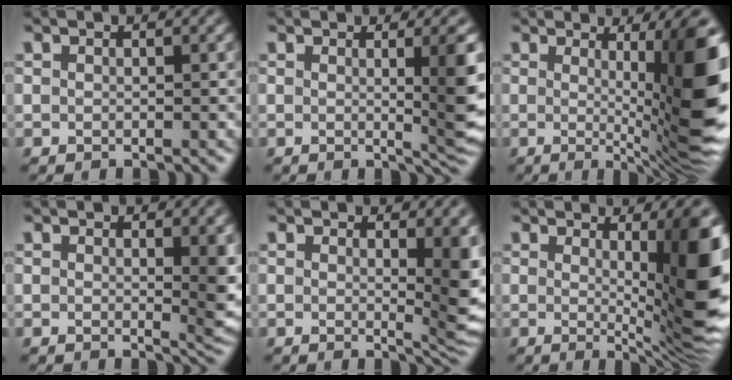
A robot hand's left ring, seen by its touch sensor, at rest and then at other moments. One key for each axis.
{"total": 5.8, "fx": 0.4, "fy": 1.3, "fz": 5.7, "tx": -0.064, "ty": -0.004, "tz": 0.005}
{"total": 12.7, "fx": 0.5, "fy": 2.6, "fz": 12.4, "tx": -0.139, "ty": -0.011, "tz": 0.011}
{"total": 3.1, "fx": 0.6, "fy": 0.7, "fz": 3.0, "tx": -0.032, "ty": -0.008, "tz": 0.010}
{"total": 6.5, "fx": 0.9, "fy": 2.2, "fz": 6.1, "tx": -0.063, "ty": -0.012, "tz": 0.017}
{"total": 11.0, "fx": 0.9, "fy": 2.6, "fz": 10.7, "tx": -0.123, "ty": -0.014, "tz": 0.016}